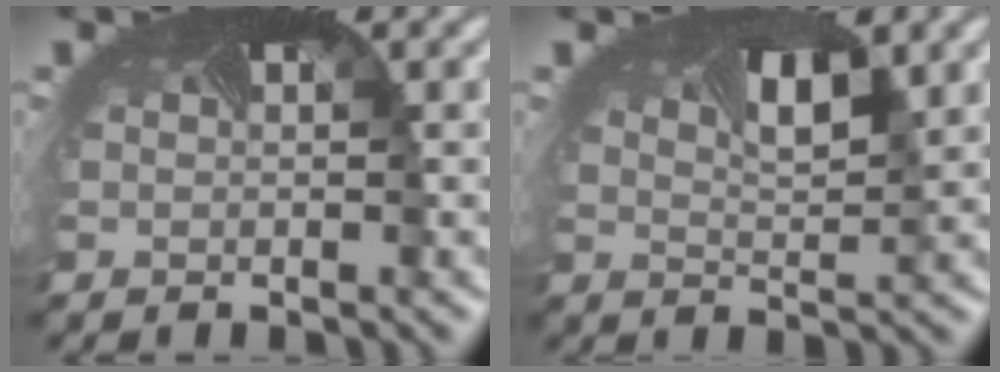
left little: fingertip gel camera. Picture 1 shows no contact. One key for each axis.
{"total": 3.1, "fx": 1.6, "fy": 1.1, "fz": 2.4, "tx": -0.039, "ty": 0.002, "tz": 0.021}